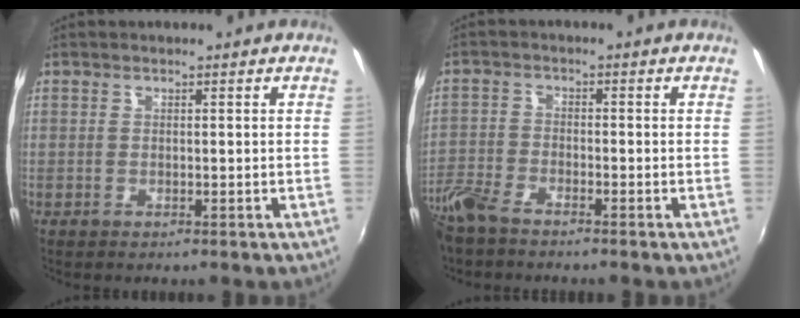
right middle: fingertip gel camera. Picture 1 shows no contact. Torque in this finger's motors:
{"motor_torque": [1.09, -1.05, 0.35, 0.21]}